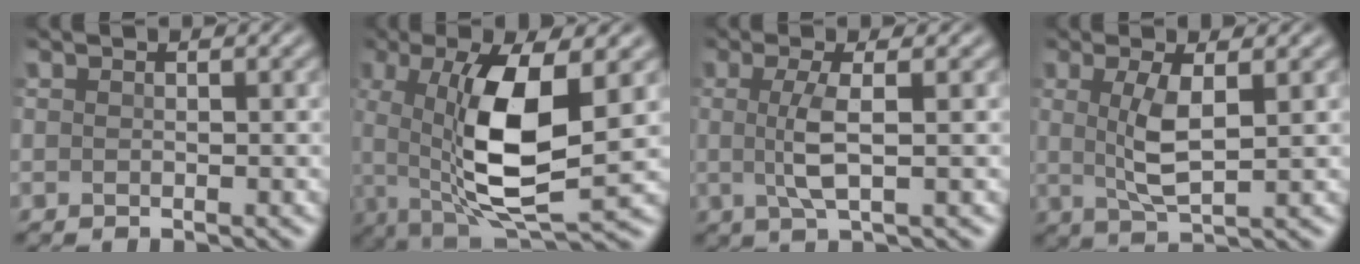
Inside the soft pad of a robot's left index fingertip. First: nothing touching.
{"total": 10.1, "force": [0.2, 3.4, 9.5], "torque": [-0.188, -0.007, 0.005]}
{"total": 3.1, "force": [0.0, 0.3, 3.1], "torque": [-0.068, 0.001, 0.001]}
{"total": 3.6, "force": [0.5, 0.6, 3.6], "torque": [-0.080, -0.001, 0.013]}